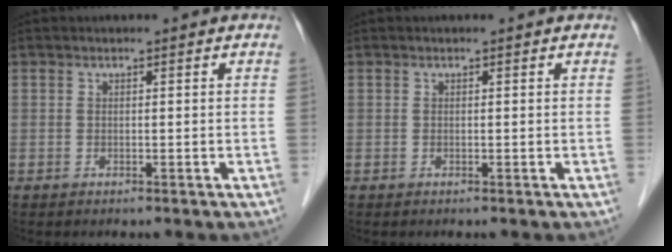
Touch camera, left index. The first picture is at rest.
{"total": 0.0}